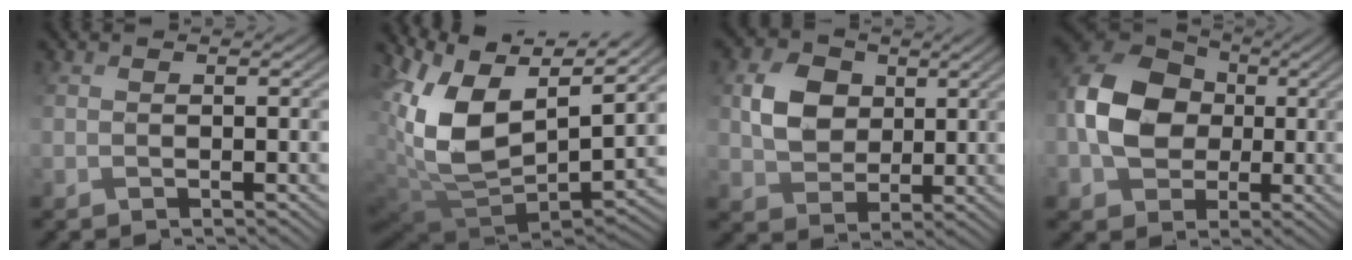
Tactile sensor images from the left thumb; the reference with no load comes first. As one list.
[{"total": 14.1, "force": [4.5, 8.3, 10.5], "torque": [-0.260, -0.005, 0.097]}, {"total": 5.4, "force": [2.2, 4.5, 2.1], "torque": [-0.050, 0.014, 0.033]}, {"total": 9.7, "force": [0.1, 7.8, 5.8], "torque": [-0.140, 0.016, -0.013]}]